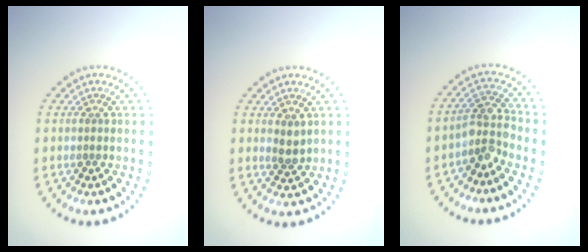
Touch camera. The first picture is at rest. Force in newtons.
{"total": 1.4, "press": 1.3, "slide": 0.4}
{"total": 3.1, "press": 2.5, "slide": 1.9}